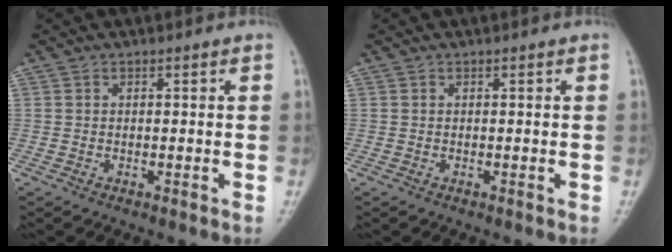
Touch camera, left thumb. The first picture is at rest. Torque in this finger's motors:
{"motor_torque": [0.00, 0.00, 0.00, 0.00, 0.00]}